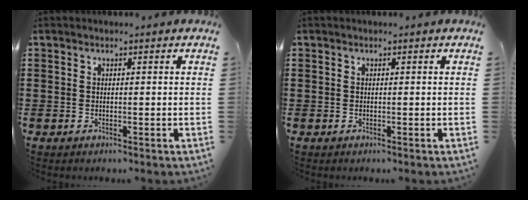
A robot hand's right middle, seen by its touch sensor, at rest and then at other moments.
{"total": 0.0}